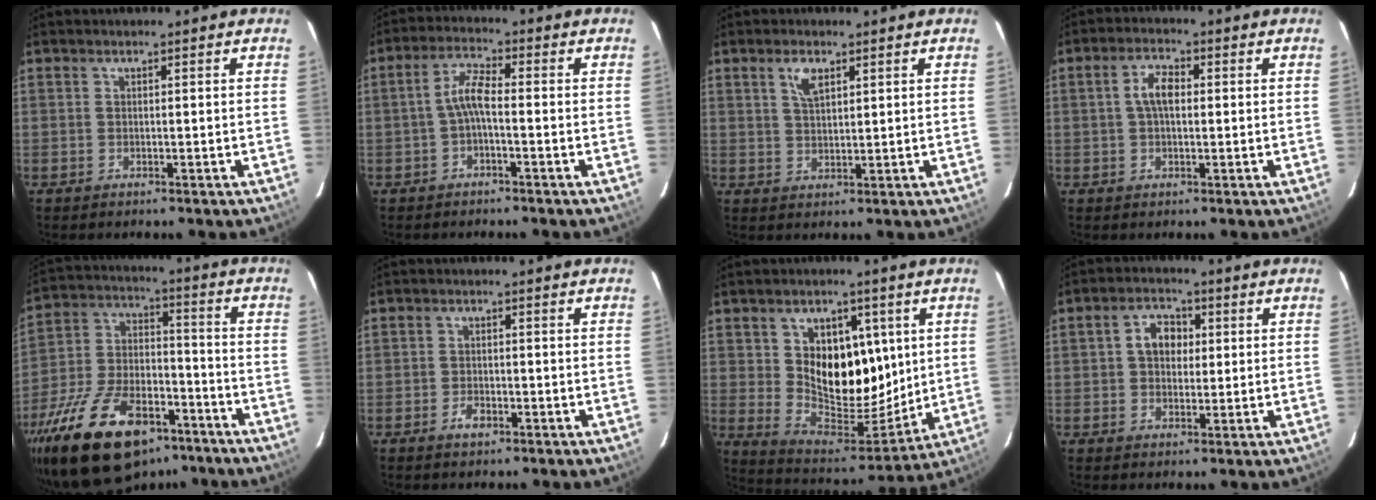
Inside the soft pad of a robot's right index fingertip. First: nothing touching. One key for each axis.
{"total": 4.0, "fx": -1.3, "fy": 0.9, "fz": 3.7, "tx": -0.083, "ty": 0.013, "tz": -0.027}
{"total": 3.8, "fx": 2.0, "fy": 1.7, "fz": 2.7, "tx": -0.049, "ty": 0.005, "tz": 0.039}
{"total": 4.3, "fx": 0.4, "fy": 2.1, "fz": 3.7, "tx": -0.073, "ty": 0.011, "tz": 0.009}
{"total": 25.8, "fx": -16.6, "fy": 12.6, "fz": 15.1, "tx": -0.303, "ty": -0.005, "tz": -0.263}
{"total": 2.6, "fx": -1.6, "fy": 1.4, "fz": 1.4, "tx": -0.028, "ty": 0.002, "tz": -0.029}
{"total": 15.5, "fx": 3.8, "fy": 10.8, "fz": 10.3, "tx": -0.182, "ty": -0.011, "tz": 0.084}
{"total": 5.3, "fx": 0.9, "fy": 4.1, "fz": 3.3, "tx": -0.057, "ty": 0.019, "tz": 0.015}